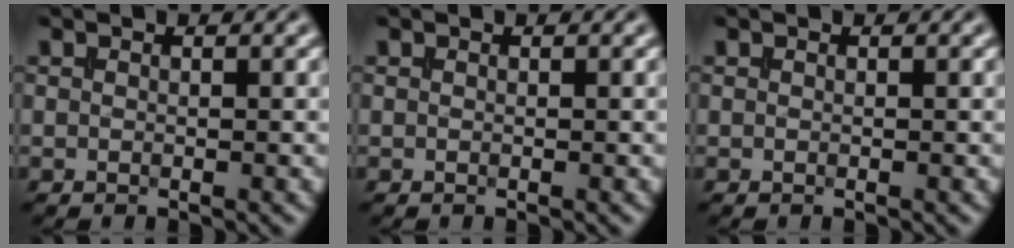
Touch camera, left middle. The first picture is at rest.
{"total": 0.0}
{"total": 0.0}